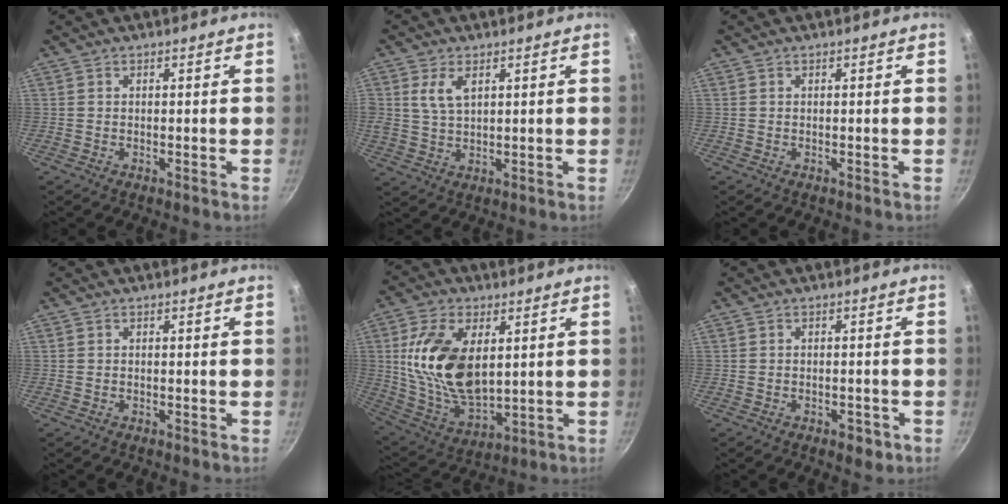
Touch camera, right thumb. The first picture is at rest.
{"total": 5.0, "force": [2.0, 2.8, 3.6], "torque": [-0.068, -0.009, 0.042]}
{"total": 0.0}
{"total": 0.0}
{"total": 17.9, "force": [3.6, 10.2, 14.3], "torque": [-0.260, -0.022, 0.080]}
{"total": 3.2, "force": [-1.7, 1.7, 2.2], "torque": [-0.025, 0.012, -0.015]}